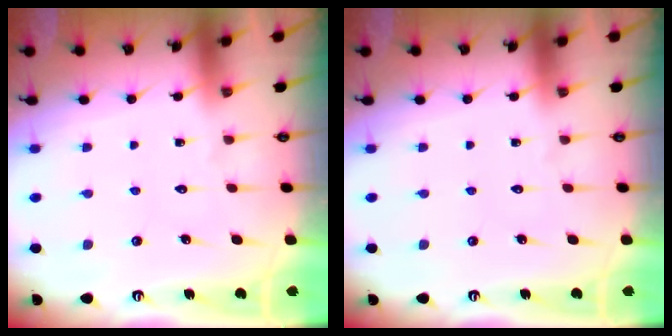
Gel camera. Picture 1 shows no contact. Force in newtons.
{"total": 0.0}